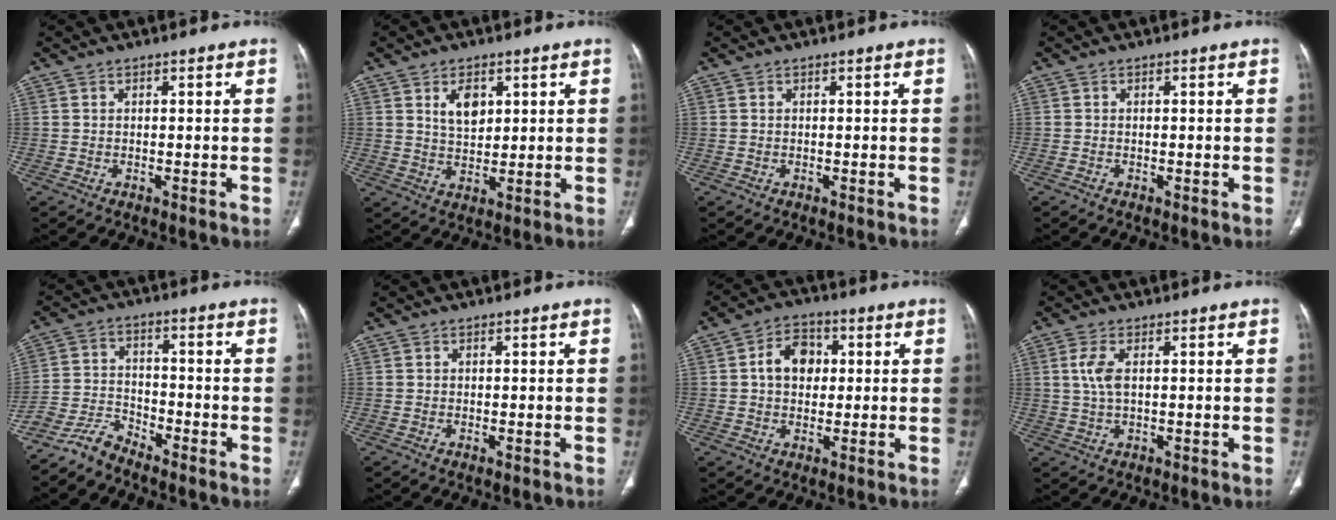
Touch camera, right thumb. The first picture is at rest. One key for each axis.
{"total": 5.5, "fx": 2.3, "fy": 3.3, "fz": 3.8, "tx": -0.048, "ty": -0.018, "tz": 0.044}
{"total": 0.0}
{"total": 0.0}
{"total": 5.6, "fx": -5.4, "fy": 1.3, "fz": 0.9, "tx": -0.024, "ty": 0.034, "tz": -0.113}
{"total": 0.0}
{"total": 7.7, "fx": 1.1, "fy": 5.8, "fz": 4.9, "tx": -0.056, "ty": 0.011, "tz": 0.014}
{"total": 4.3, "fx": 1.0, "fy": 2.0, "fz": 3.7, "tx": -0.092, "ty": 0.004, "tz": 0.022}